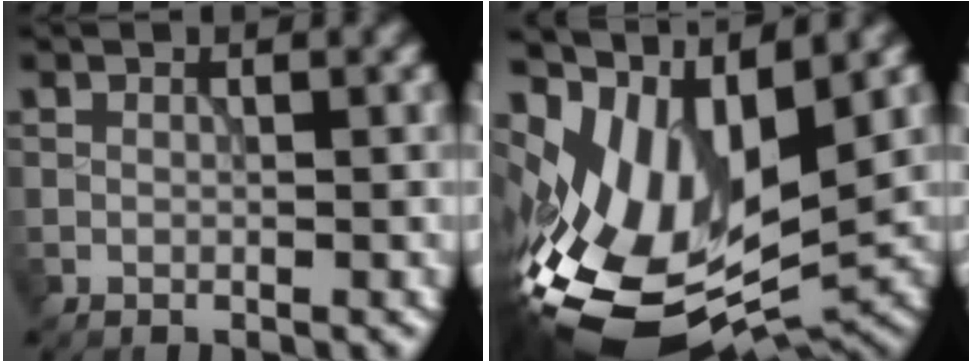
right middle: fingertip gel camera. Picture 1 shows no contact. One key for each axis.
{"total": 12.8, "fx": 1.1, "fy": 7.4, "fz": 10.4, "tx": -0.211, "ty": -0.010, "tz": 0.031}